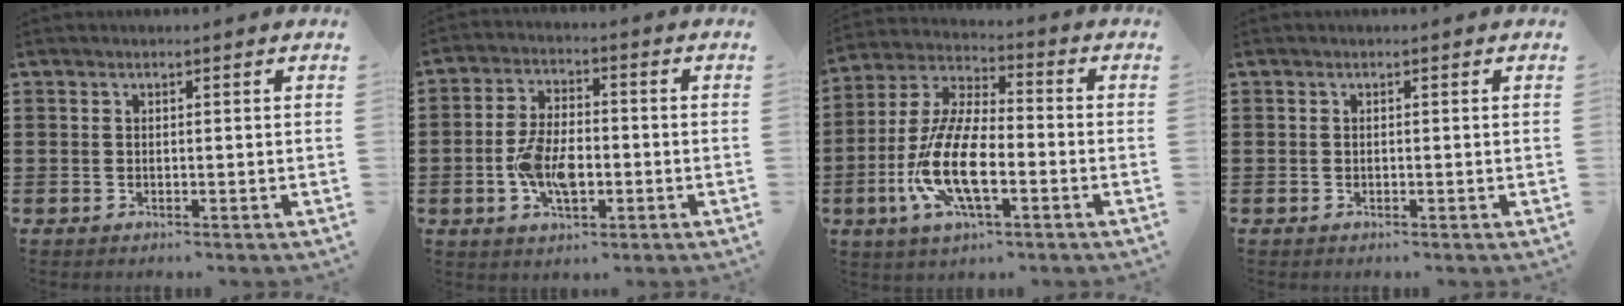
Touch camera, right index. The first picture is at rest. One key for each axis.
{"total": 7.6, "fx": -1.9, "fy": 3.9, "fz": 6.3, "tx": -0.141, "ty": 0.001, "tz": -0.039}
{"total": 12.7, "fx": -3.9, "fy": 5.0, "fz": 11.0, "tx": -0.260, "ty": -0.012, "tz": -0.080}
{"total": 0.0}